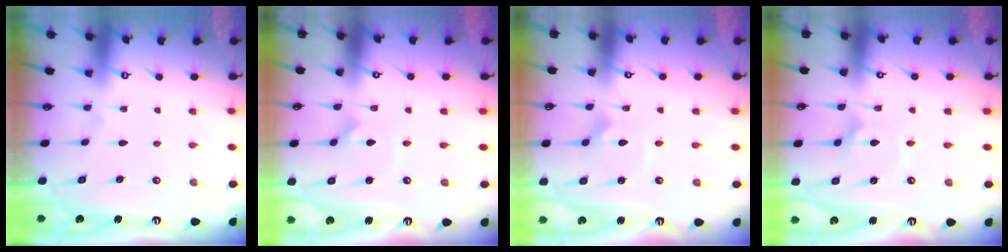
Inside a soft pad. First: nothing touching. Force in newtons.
{"total": 1.4, "press": 1.3, "slide": 0.6}
{"total": 2.7, "press": 2.7, "slide": 0.1}
{"total": 2.6, "press": 2.5, "slide": 0.3}